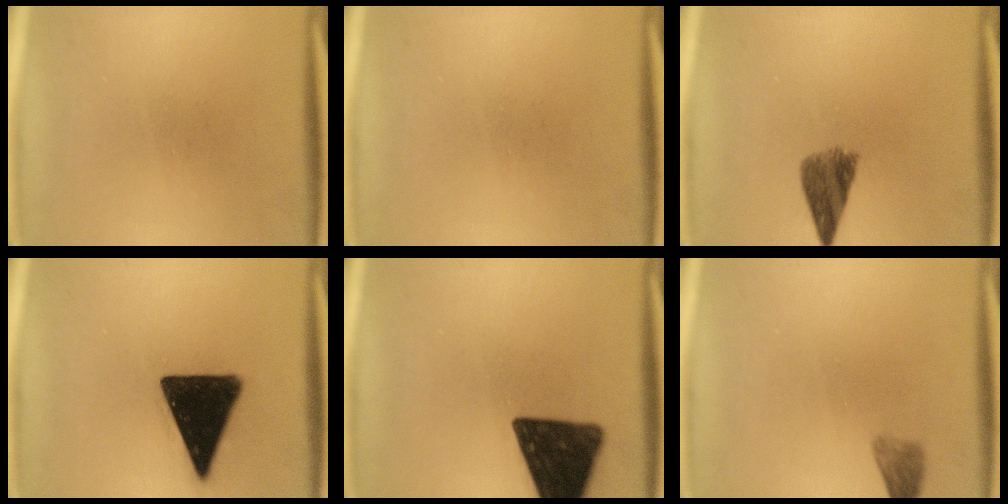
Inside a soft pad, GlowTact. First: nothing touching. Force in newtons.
{"total": 0.0}
{"total": 5.3}
{"total": 17.9}
{"total": 16.6}
{"total": 2.1}